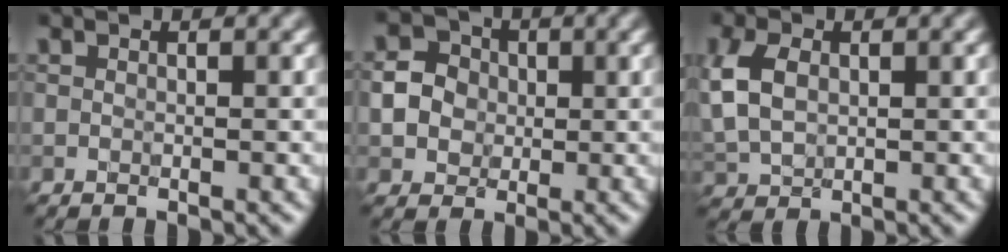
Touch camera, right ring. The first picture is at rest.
{"total": 3.3, "force": [0.0, 3.0, 1.2], "torque": [-0.016, 0.003, -0.004]}
{"total": 4.9, "force": [0.7, 3.6, 3.3], "torque": [-0.085, 0.006, 0.015]}